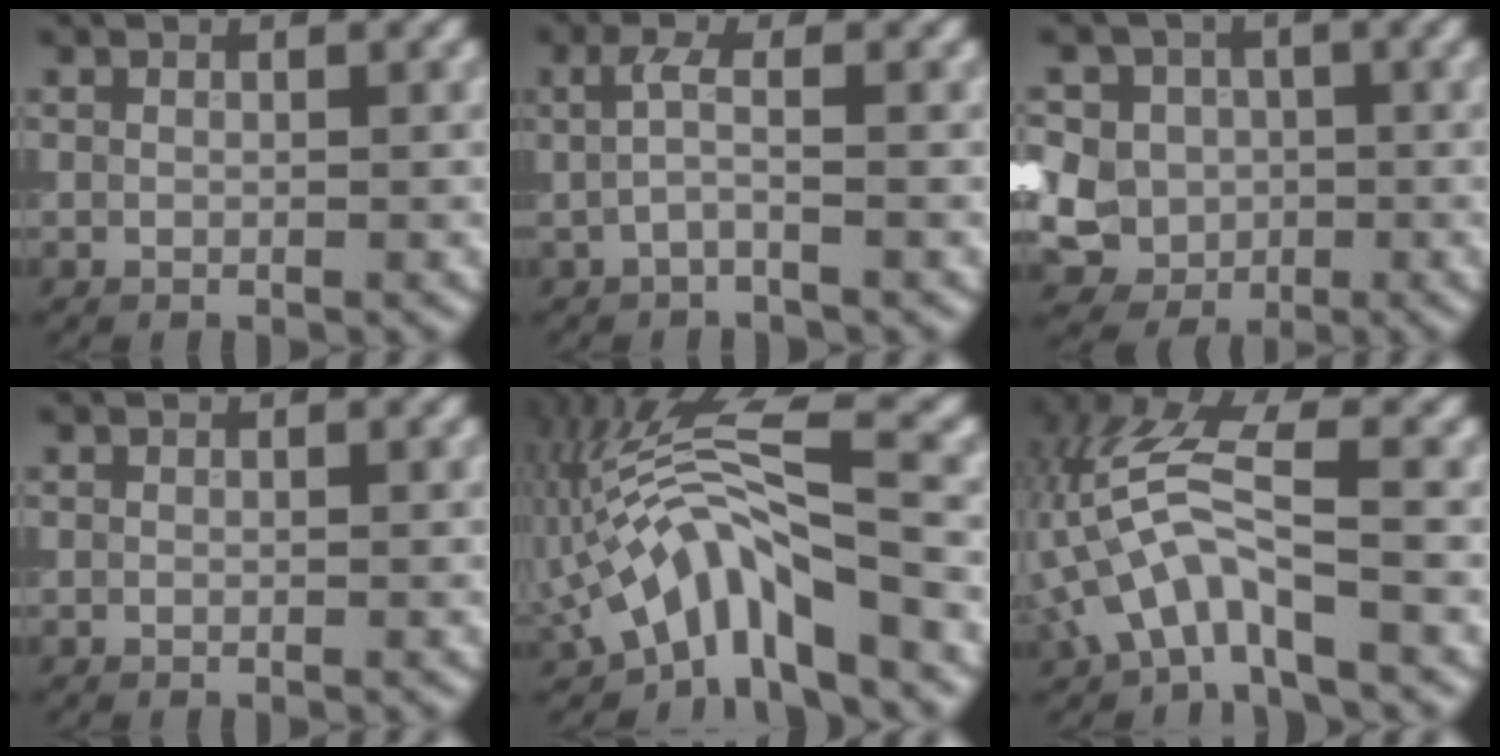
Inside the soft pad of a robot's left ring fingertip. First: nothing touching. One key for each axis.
{"total": 1.9, "fx": -0.1, "fy": 0.3, "fz": 1.9, "tx": -0.045, "ty": -0.001, "tz": -0.005}
{"total": 10.8, "fx": 0.6, "fy": 10.0, "fz": 4.0, "tx": -0.094, "ty": 0.025, "tz": -0.014}
{"total": 0.0}
{"total": 9.4, "fx": -2.8, "fy": 3.3, "fz": 8.3, "tx": -0.143, "ty": 0.021, "tz": -0.063}
{"total": 6.8, "fx": -2.1, "fy": 2.8, "fz": 5.8, "tx": -0.128, "ty": 0.016, "tz": -0.047}